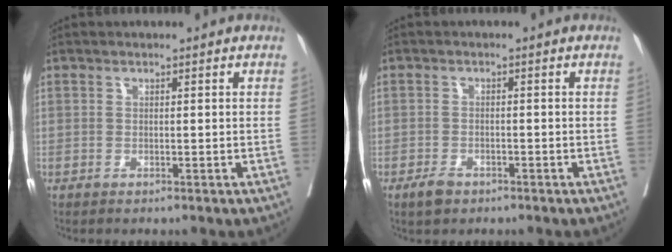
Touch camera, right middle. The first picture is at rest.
{"total": 2.4, "force": [-1.7, 1.2, 1.2], "torque": [-0.024, 0.001, -0.024]}